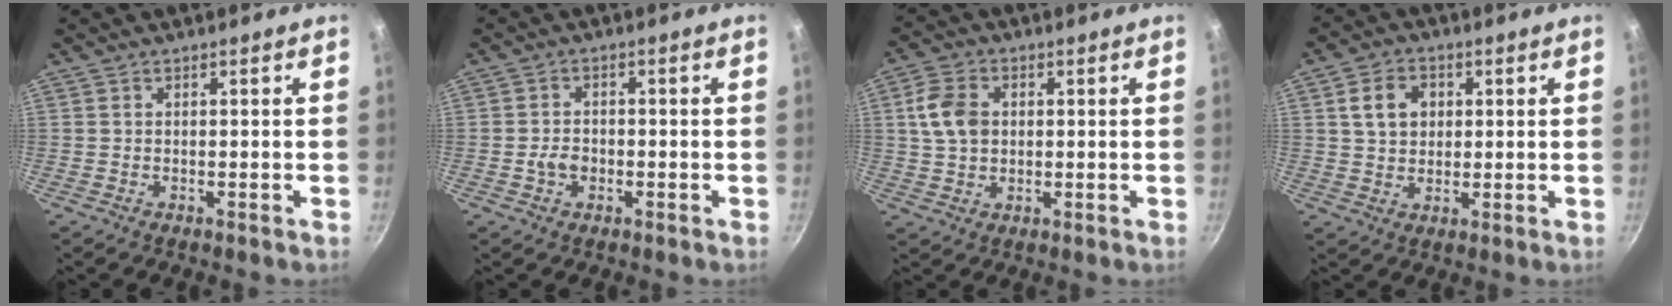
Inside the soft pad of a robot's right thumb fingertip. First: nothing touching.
{"total": 3.2, "force": [-1.0, 2.3, 2.0], "torque": [-0.028, 0.013, -0.018]}
{"total": 7.8, "force": [1.3, 5.8, 5.1], "torque": [-0.086, 0.008, 0.019]}
{"total": 7.3, "force": [1.8, 5.8, 4.1], "torque": [-0.054, 0.006, 0.028]}